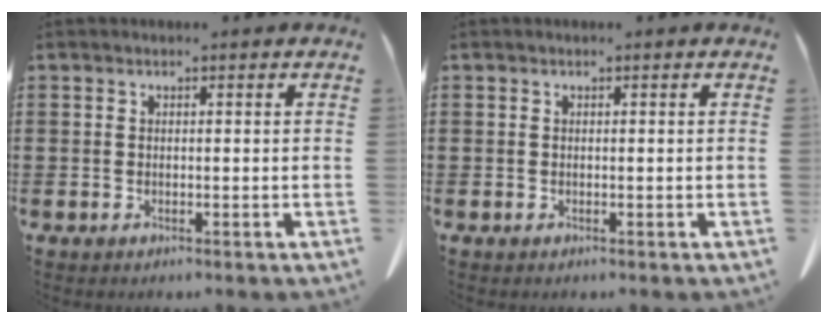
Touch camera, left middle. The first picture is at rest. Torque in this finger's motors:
{"motor_torque": [-1.03, -1.11, 0.09, 0.02]}